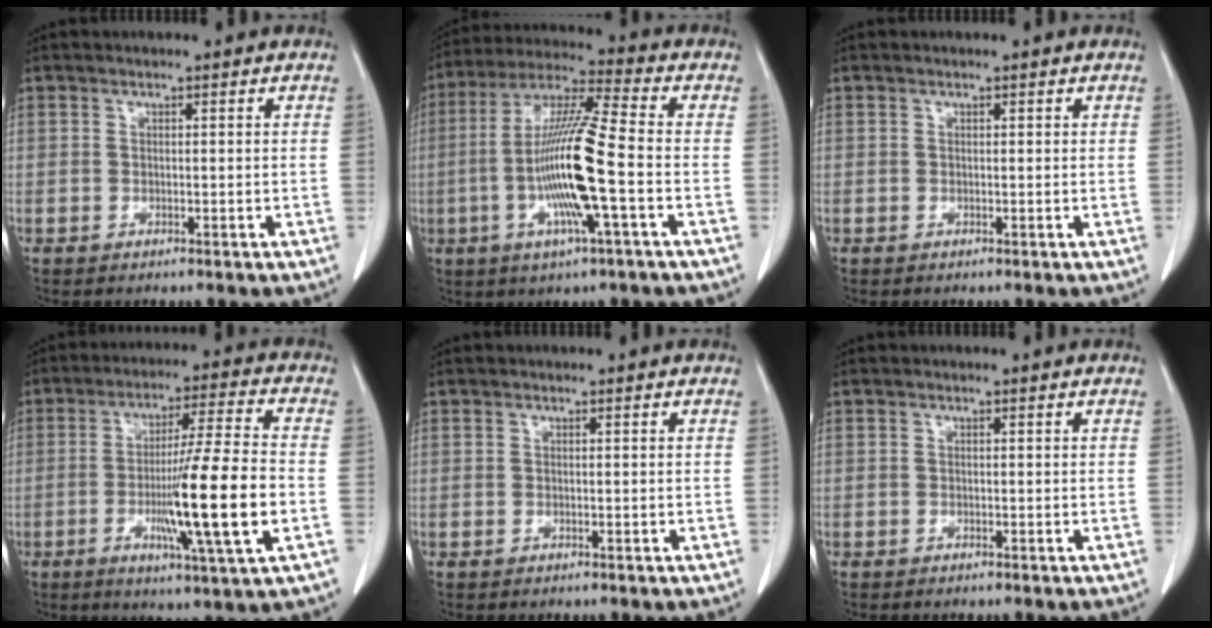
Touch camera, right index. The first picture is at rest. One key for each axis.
{"total": 14.7, "fx": -3.1, "fy": 0.2, "fz": 14.4, "tx": -0.287, "ty": -0.005, "tz": -0.065}
{"total": 0.0}
{"total": 15.0, "fx": -3.4, "fy": -0.6, "fz": 14.6, "tx": -0.248, "ty": -0.016, "tz": -0.061}
{"total": 0.0}
{"total": 0.0}